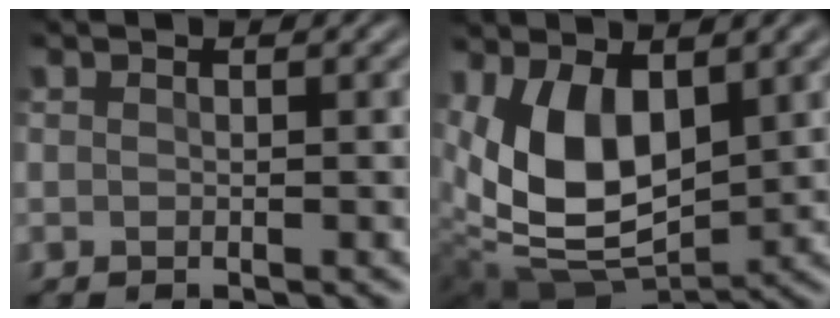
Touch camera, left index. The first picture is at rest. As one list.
[{"total": 9.8, "force": [2.3, 5.5, 7.7], "torque": [-0.160, -0.007, 0.039]}]